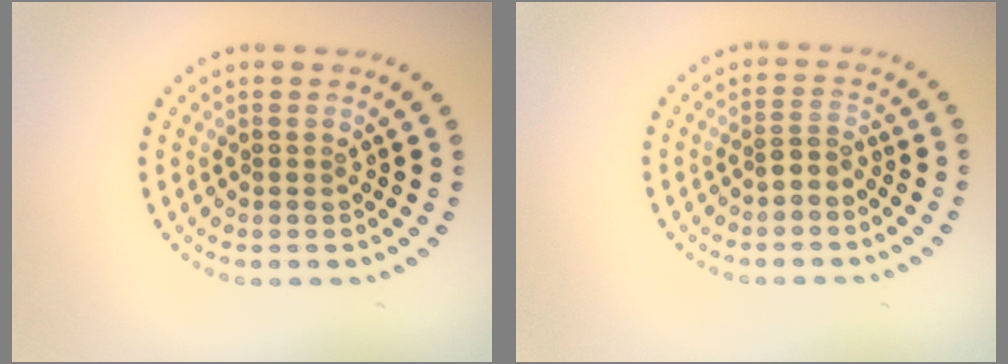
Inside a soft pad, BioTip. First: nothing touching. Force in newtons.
{"total": 1.7, "press": 1.2, "slide": 1.2}